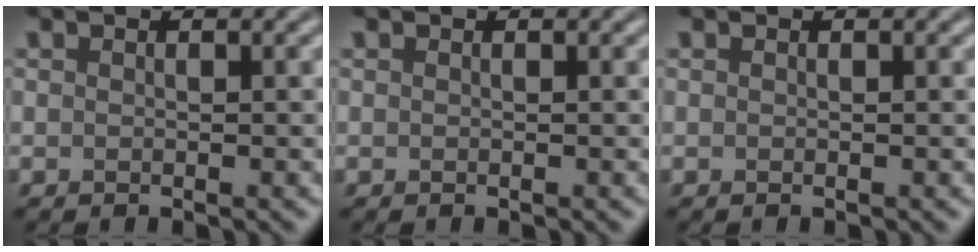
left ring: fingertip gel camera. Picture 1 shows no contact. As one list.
[{"total": 0.0}, {"total": 0.0}]